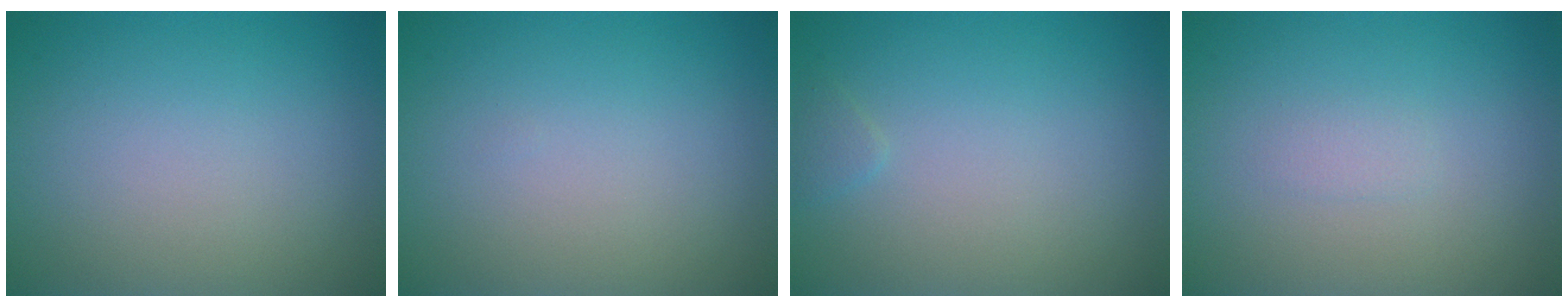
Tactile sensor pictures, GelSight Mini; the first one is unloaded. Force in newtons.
{"total": 0.0}
{"total": 0.6, "press": 0.6, "slide": 0.1}
{"total": 0.7, "press": 0.6, "slide": 0.2}